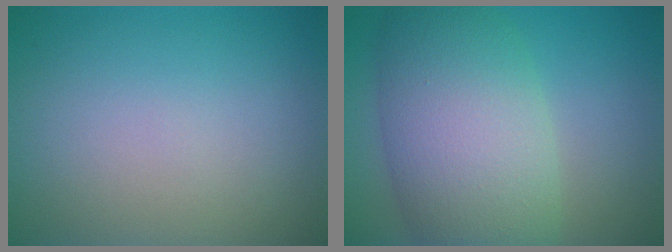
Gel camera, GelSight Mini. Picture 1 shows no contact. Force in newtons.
{"total": 10.1, "press": 10.1, "slide": 0.4}